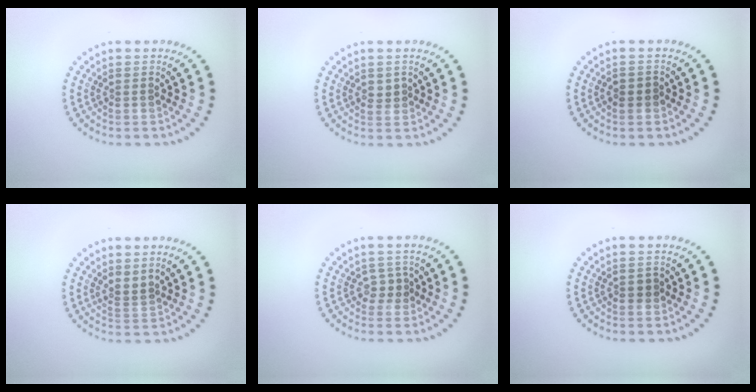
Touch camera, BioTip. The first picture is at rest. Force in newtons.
{"total": 1.0, "press": 1.0, "slide": 0.2}
{"total": 1.2, "press": 1.1, "slide": 0.4}
{"total": 1.1, "press": 0.6, "slide": 1.0}
{"total": 1.4, "press": 1.1, "slide": 0.9}
{"total": 0.9, "press": 0.9, "slide": 0.1}